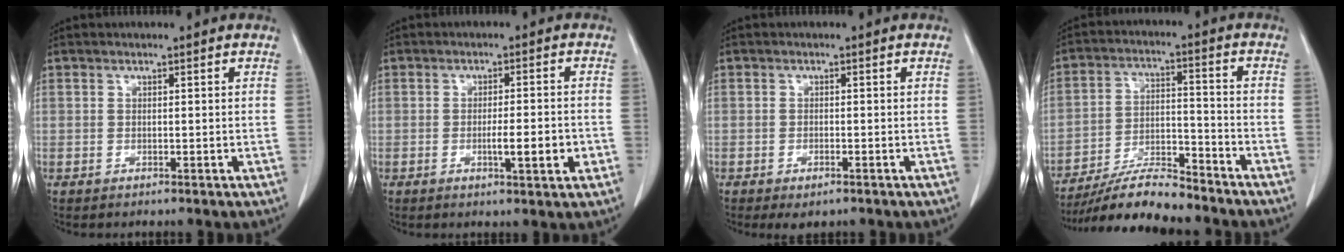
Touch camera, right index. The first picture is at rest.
{"total": 5.1, "force": [-1.5, 0.6, 4.9], "torque": [-0.076, -0.003, -0.018]}
{"total": 3.5, "force": [-2.2, 1.5, 2.2], "torque": [-0.032, -0.004, -0.025]}
{"total": 10.9, "force": [-10.0, 1.1, 4.2], "torque": [-0.072, -0.001, -0.180]}